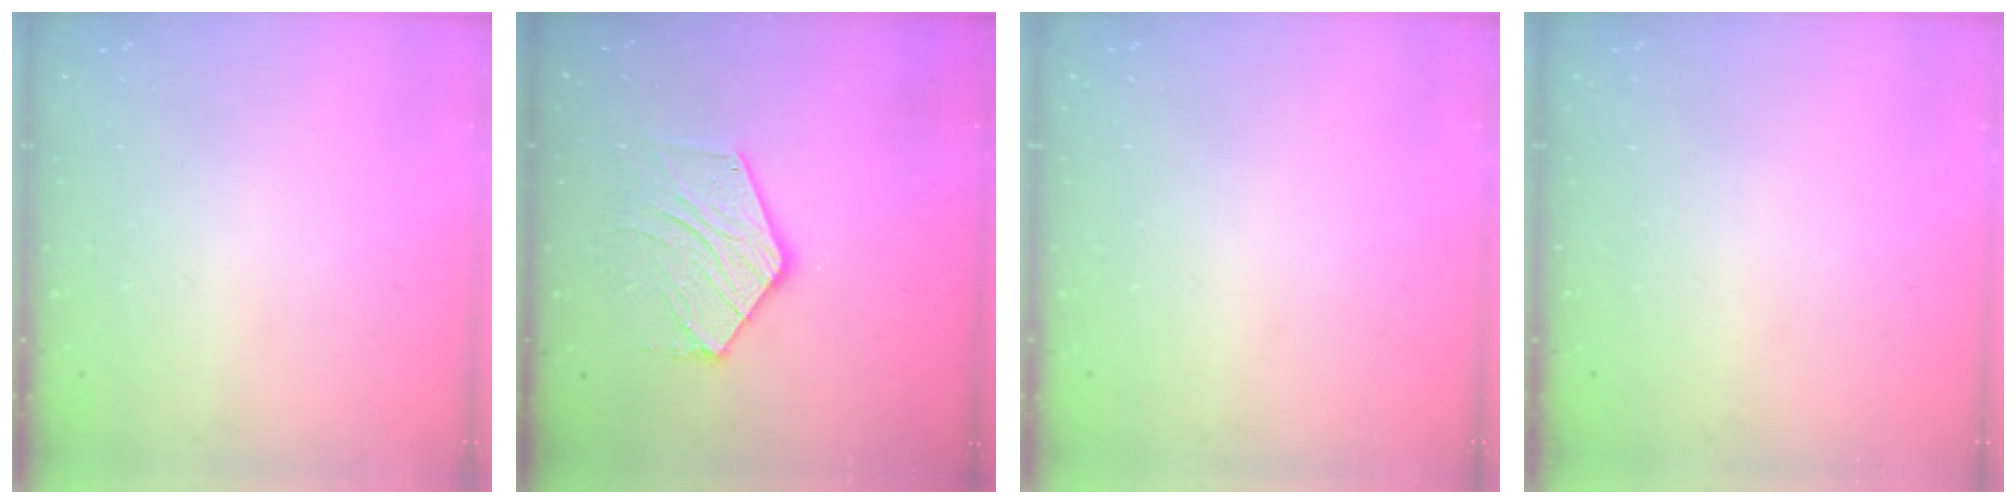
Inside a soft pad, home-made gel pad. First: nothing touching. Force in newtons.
{"total": 12.6, "press": 12.5, "slide": 0.9}
{"total": 0.0}
{"total": 0.0}